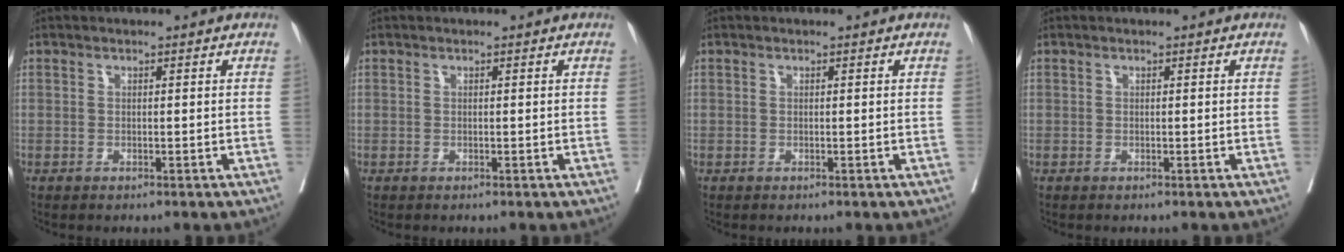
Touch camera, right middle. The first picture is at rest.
{"total": 0.0}
{"total": 0.0}
{"total": 0.0}